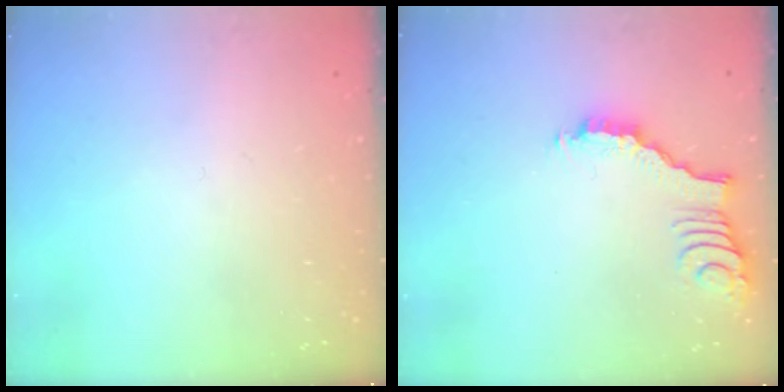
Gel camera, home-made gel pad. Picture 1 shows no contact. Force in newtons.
{"total": 2.7, "press": 2.7, "slide": 0.3}